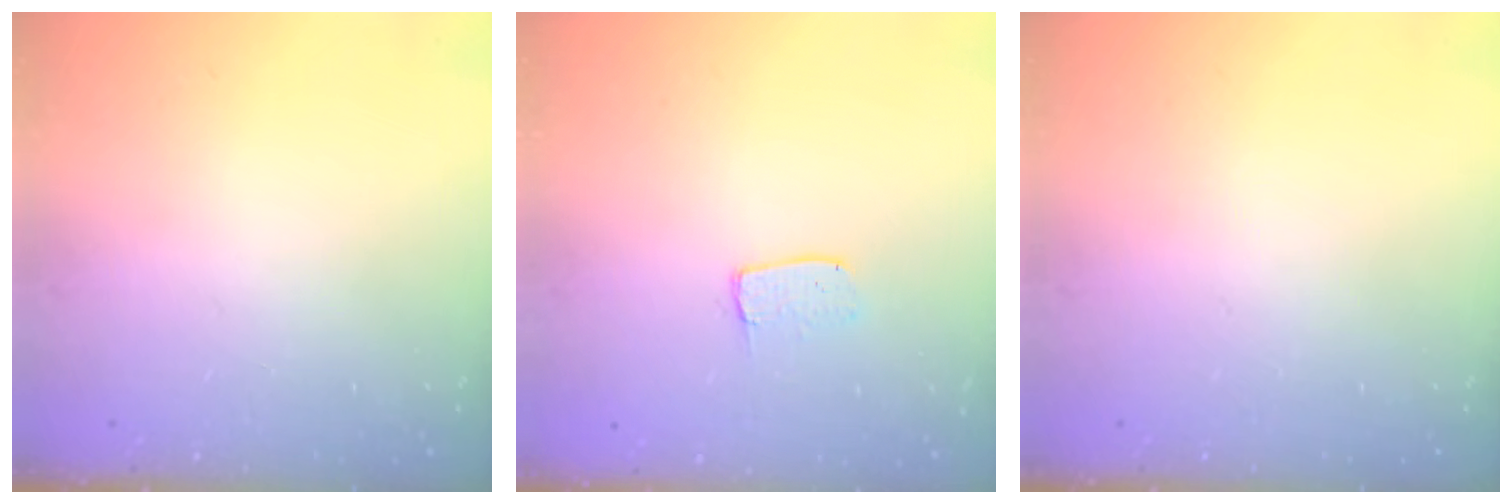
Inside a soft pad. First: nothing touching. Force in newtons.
{"total": 3.6, "press": 3.6, "slide": 0.2}
{"total": 0.0}